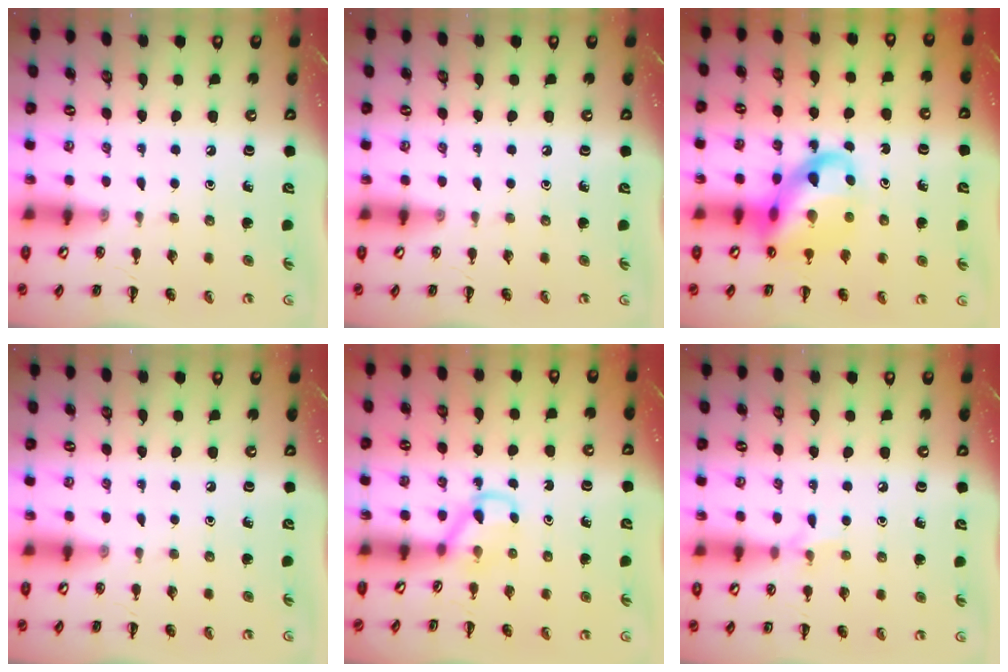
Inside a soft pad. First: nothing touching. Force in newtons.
{"total": 0.0}
{"total": 15.5, "press": 15.0, "slide": 3.8}
{"total": 0.0}
{"total": 3.4, "press": 3.2, "slide": 1.2}
{"total": 5.5, "press": 5.2, "slide": 1.8}